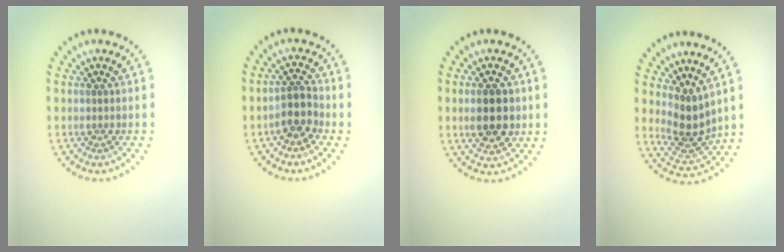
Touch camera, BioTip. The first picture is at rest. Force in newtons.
{"total": 2.6, "press": 2.3, "slide": 1.2}
{"total": 3.8, "press": 3.8, "slide": 0.3}
{"total": 3.4, "press": 2.7, "slide": 2.1}